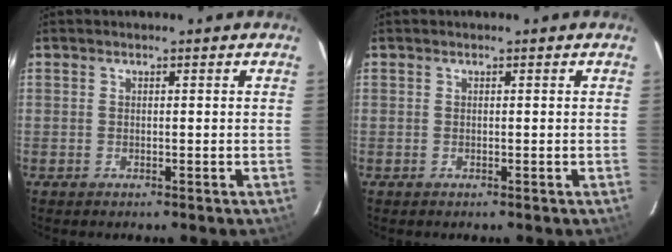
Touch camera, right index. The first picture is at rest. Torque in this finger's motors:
{"motor_torque": [0.00, 0.00, 0.00, 0.00]}